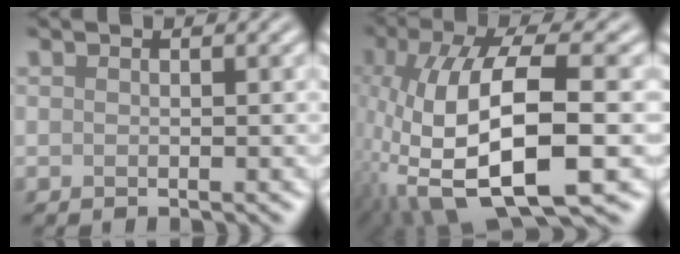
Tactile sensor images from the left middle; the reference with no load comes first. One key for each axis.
{"total": 13.7, "fx": -3.1, "fy": 5.0, "fz": 12.4, "tx": -0.247, "ty": -0.003, "tz": -0.062}